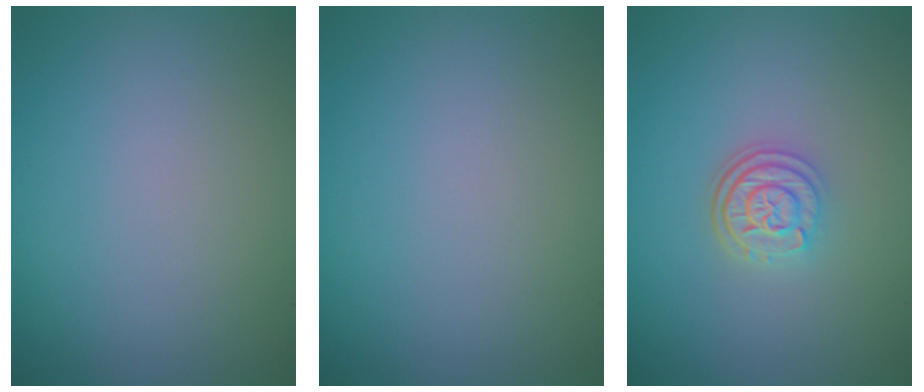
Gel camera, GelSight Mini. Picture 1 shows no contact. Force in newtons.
{"total": 0.0}
{"total": 3.1, "press": 2.5, "slide": 1.8}